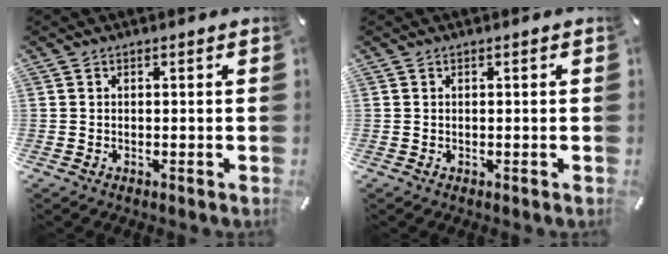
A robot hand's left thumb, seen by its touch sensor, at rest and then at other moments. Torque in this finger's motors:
{"motor_torque": [0.00, 0.00, 0.00, 0.00, 0.00]}